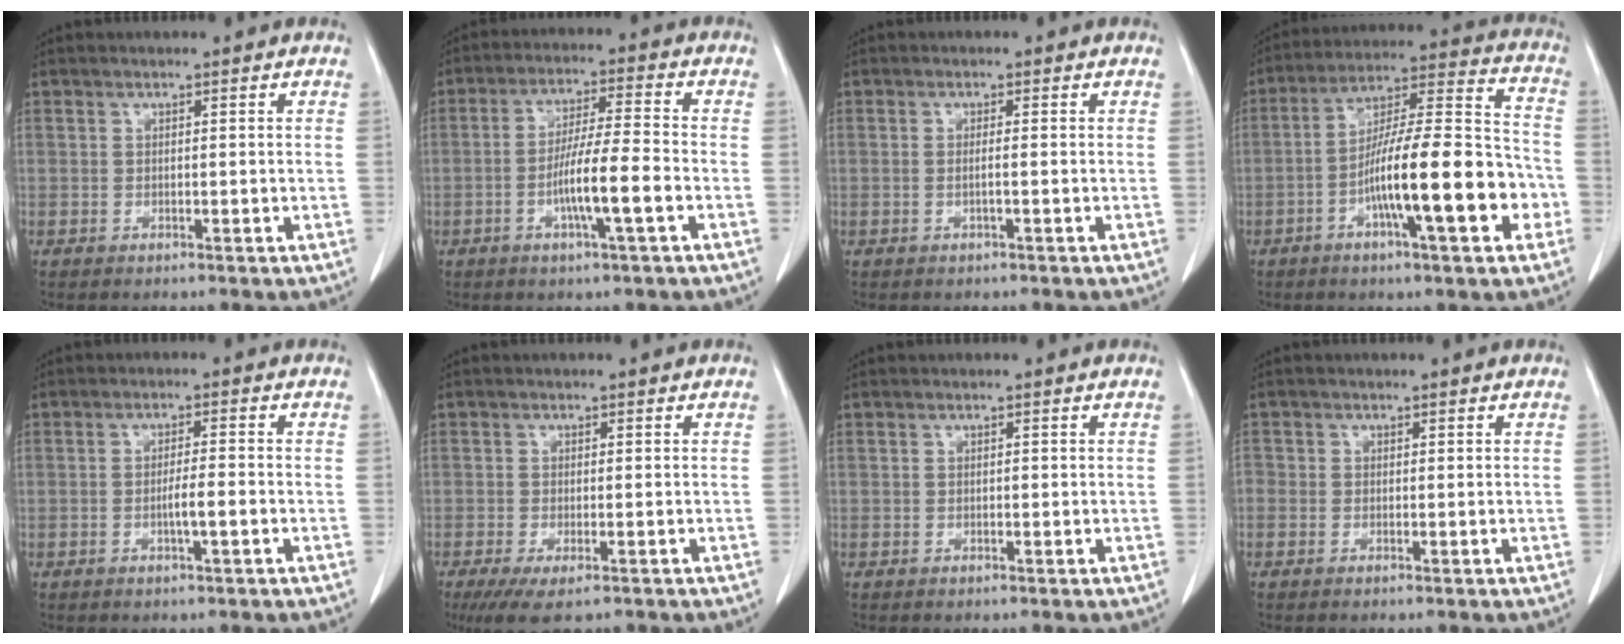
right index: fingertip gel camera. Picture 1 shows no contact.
{"total": 8.5, "force": [-2.8, 0.0, 8.0], "torque": [-0.148, 0.000, -0.052]}
{"total": 1.0, "force": [-0.3, -0.1, 1.0], "torque": [-0.019, 0.002, -0.004]}
{"total": 18.0, "force": [-5.8, 2.3, 16.9], "torque": [-0.281, 0.010, -0.090]}
{"total": 3.0, "force": [-1.0, 0.2, 2.9], "torque": [-0.049, 0.001, -0.015]}
{"total": 6.7, "force": [-4.6, 1.4, 4.7], "torque": [-0.077, -0.019, -0.072]}
{"total": 0.0}
{"total": 1.2, "force": [-0.4, 1.0, 0.6], "torque": [-0.019, 0.006, -0.008]}